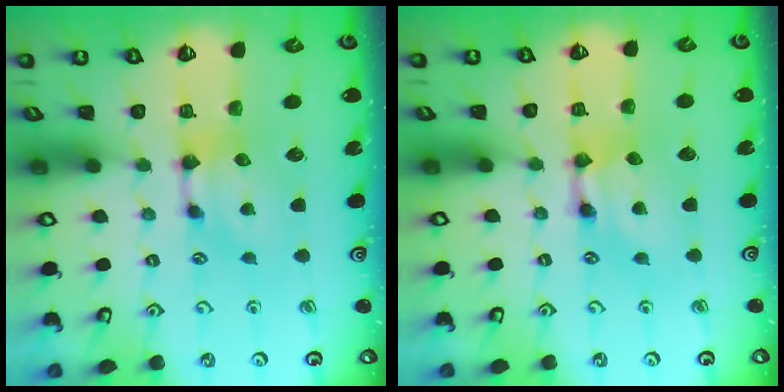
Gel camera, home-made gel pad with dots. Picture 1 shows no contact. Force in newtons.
{"total": 2.1, "press": 2.1, "slide": 0.1}